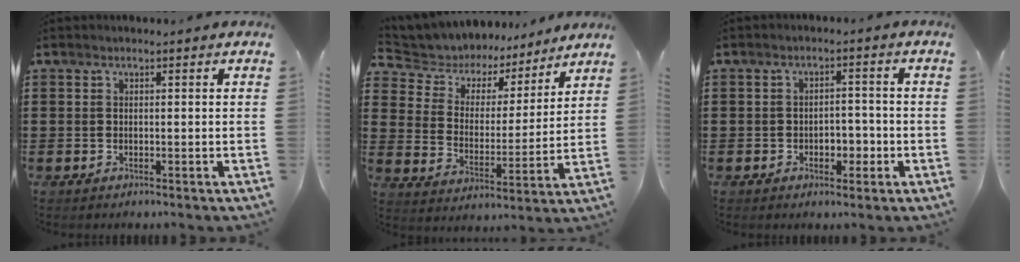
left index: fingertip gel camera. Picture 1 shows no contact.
{"total": 5.2, "force": [4.6, 2.6, 0.3], "torque": [-0.043, -0.034, 0.074]}
{"total": 3.3, "force": [-1.3, 2.1, 2.2], "torque": [-0.037, 0.000, -0.030]}